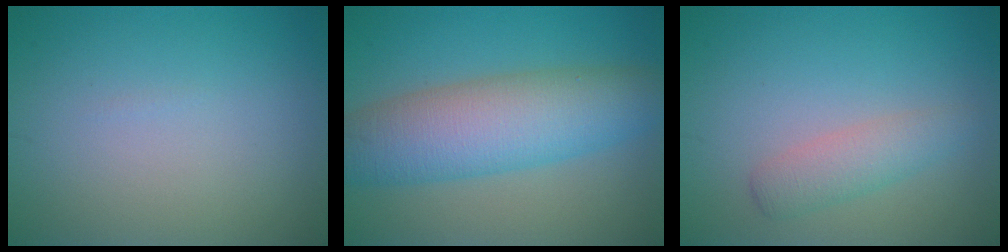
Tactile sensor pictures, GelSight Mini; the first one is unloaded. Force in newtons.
{"total": 8.3, "press": 8.3, "slide": 0.1}
{"total": 2.5, "press": 2.5, "slide": 0.0}